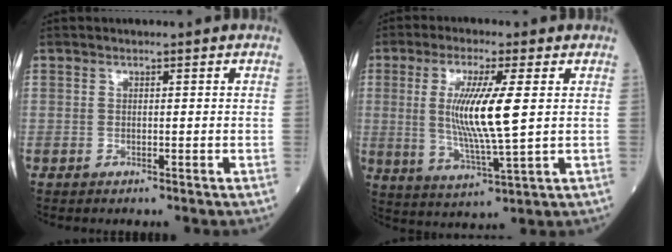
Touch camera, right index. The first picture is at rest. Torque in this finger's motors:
{"motor_torque": [1.35, 0.29, 0.84, 0.21]}